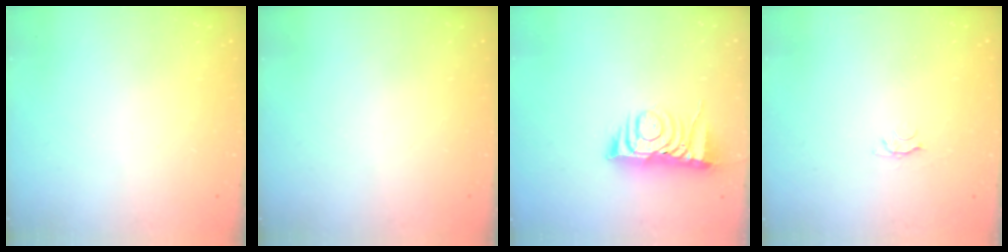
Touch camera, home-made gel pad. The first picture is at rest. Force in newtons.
{"total": 0.0}
{"total": 7.7, "press": 7.7, "slide": 0.7}
{"total": 3.3, "press": 3.2, "slide": 0.5}